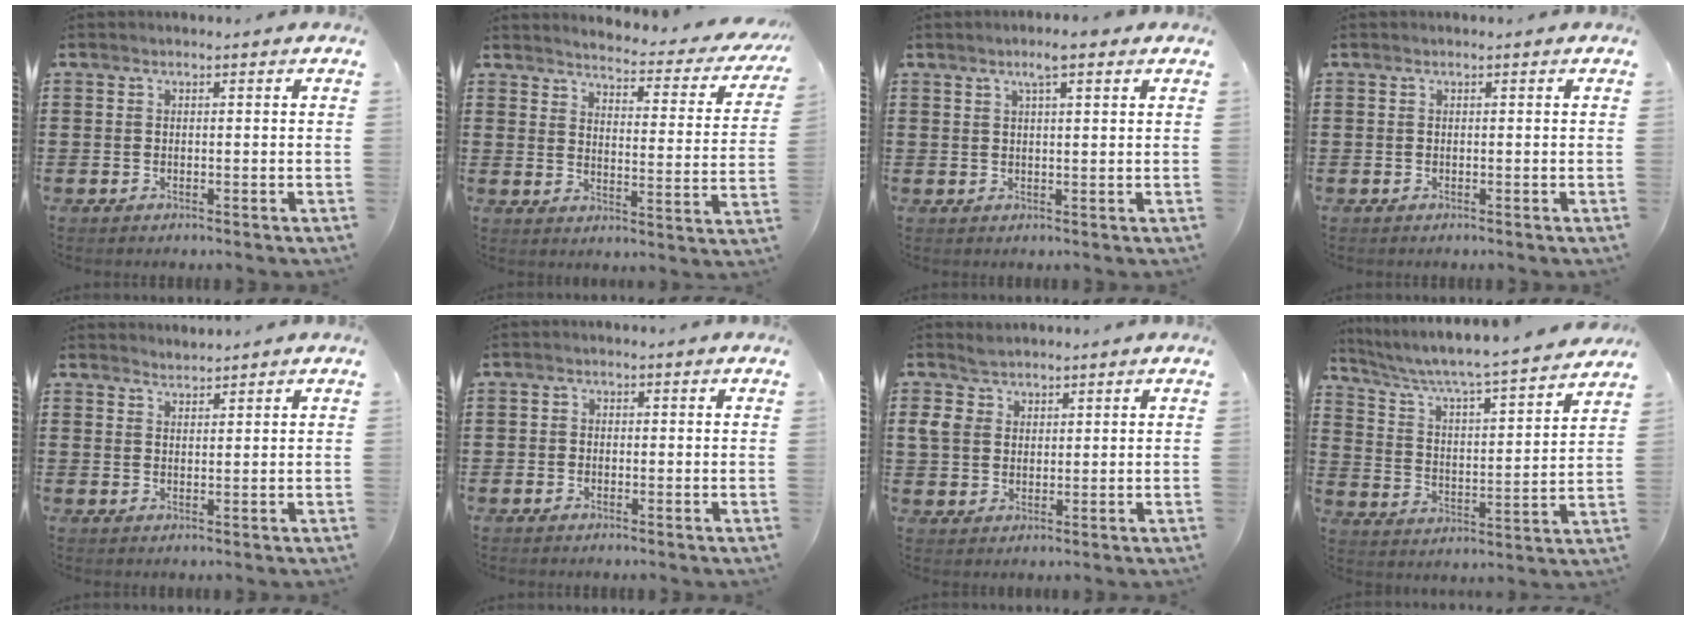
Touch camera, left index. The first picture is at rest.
{"total": 3.2, "force": [3.0, -0.1, 0.9], "torque": [-0.030, -0.034, 0.042]}
{"total": 4.0, "force": [2.4, 0.5, 3.2], "torque": [-0.059, 0.000, 0.040]}
{"total": 0.0}
{"total": 1.5, "force": [1.5, 0.0, -0.4], "torque": [0.003, 0.002, 0.031]}
{"total": 1.0, "force": [-0.6, 0.8, 0.2], "torque": [-0.006, 0.002, -0.013]}
{"total": 4.2, "force": [2.5, 3.2, 1.1], "torque": [-0.034, 0.013, 0.048]}
{"total": 4.7, "force": [4.3, -0.3, 1.9], "torque": [-0.060, -0.042, 0.060]}